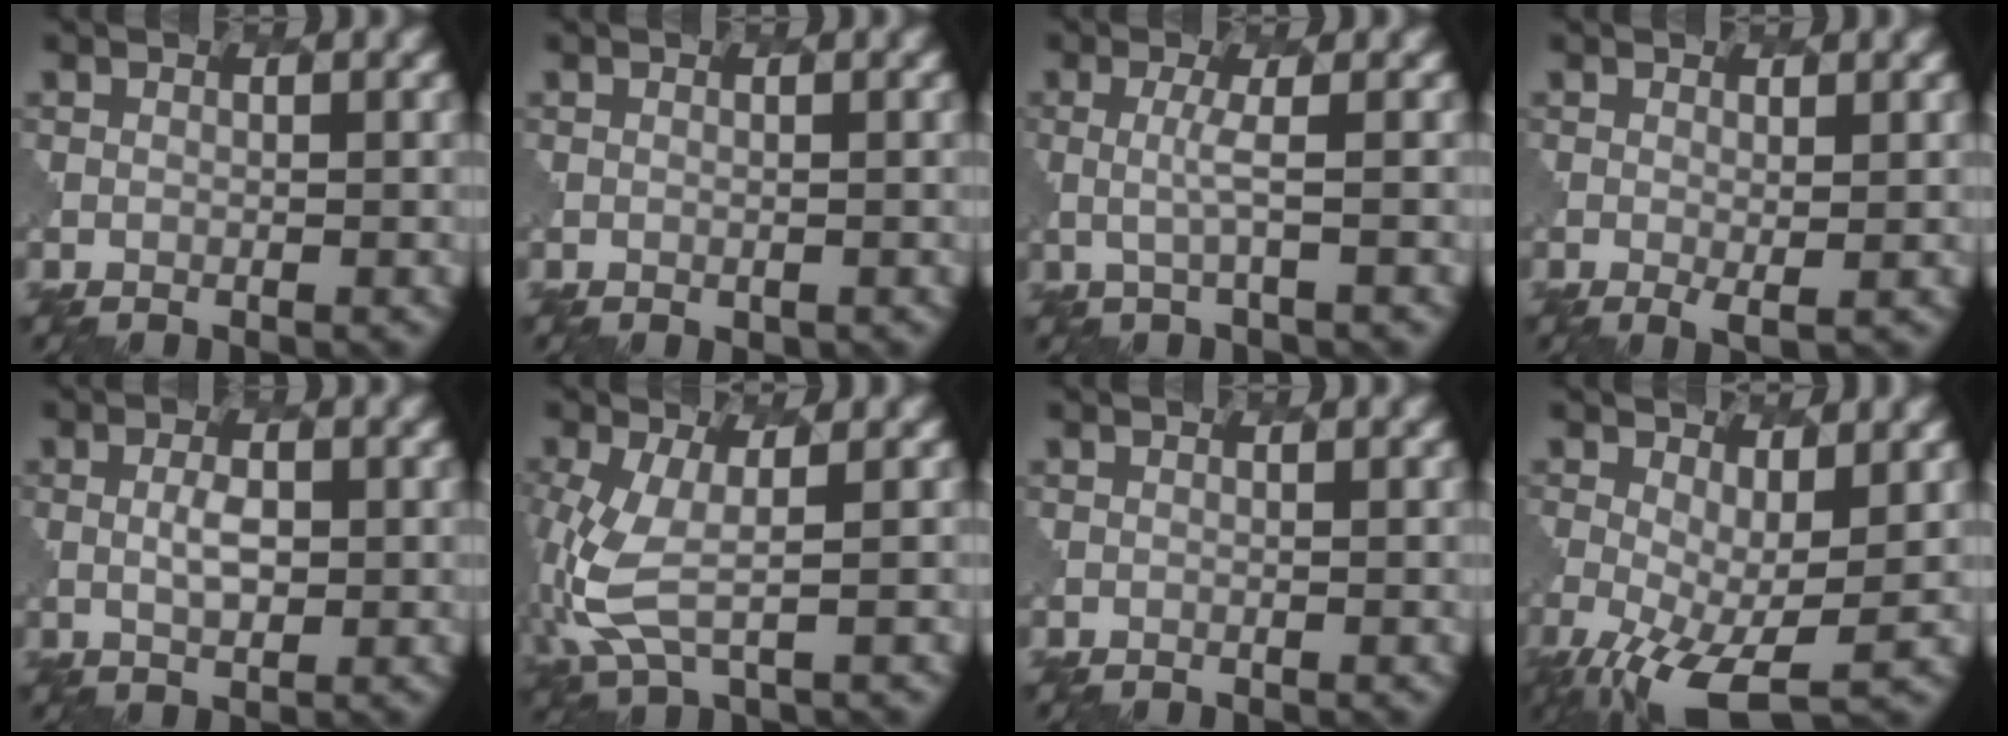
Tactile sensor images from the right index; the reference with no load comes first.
{"total": 0.0}
{"total": 1.5, "force": [0.2, 0.3, 1.5], "torque": [-0.033, -0.006, 0.002]}
{"total": 1.1, "force": [0.2, 0.2, 1.0], "torque": [-0.019, -0.010, 0.009]}
{"total": 1.7, "force": [0.3, 0.8, 1.4], "torque": [-0.036, -0.003, 0.010]}
{"total": 4.9, "force": [-0.5, 2.1, 4.4], "torque": [-0.133, -0.012, -0.006]}
{"total": 0.0}
{"total": 6.7, "force": [-2.1, 2.8, 5.7], "torque": [-0.122, -0.025, -0.028]}